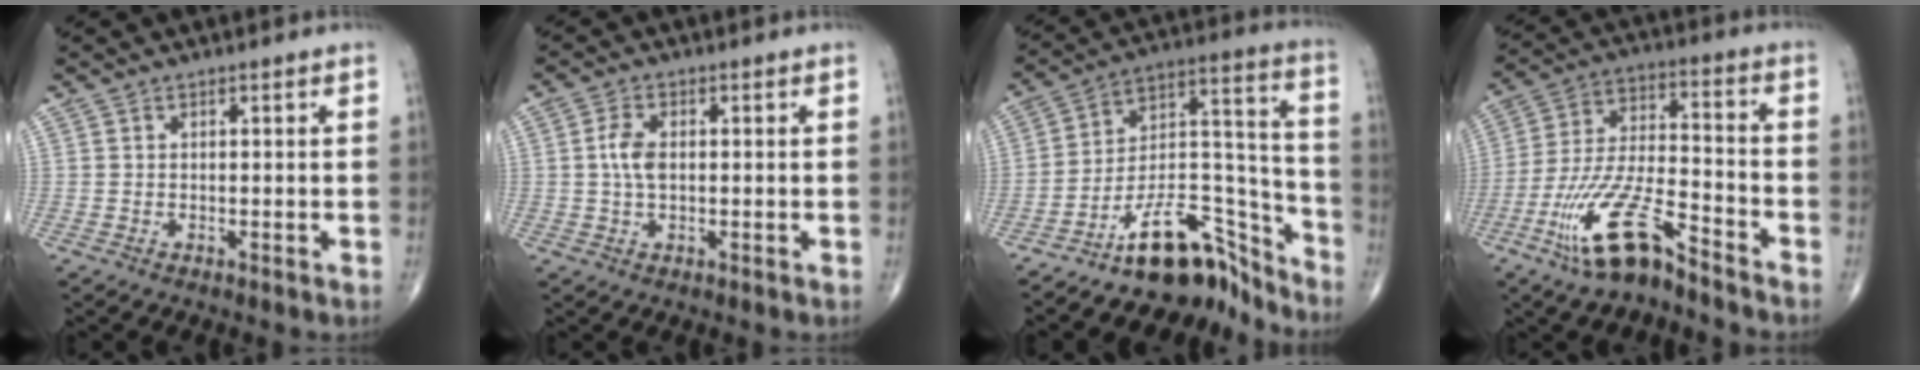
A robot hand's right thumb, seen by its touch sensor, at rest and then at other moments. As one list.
[{"total": 4.2, "force": [0.3, 2.3, 3.5], "torque": [-0.075, 0.002, 0.003]}, {"total": 16.4, "force": [-13.4, 6.2, 7.0], "torque": [-0.070, 0.144, -0.224]}, {"total": 15.0, "force": [-9.8, 4.1, 10.6], "torque": [-0.217, 0.062, -0.186]}]